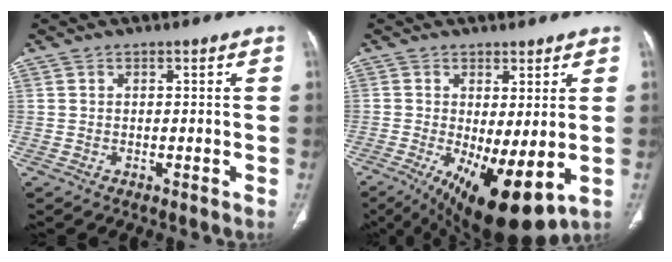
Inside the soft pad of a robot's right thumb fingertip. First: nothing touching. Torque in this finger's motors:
{"motor_torque": [-0.75, 0.90, -0.02, -0.03, 0.01]}